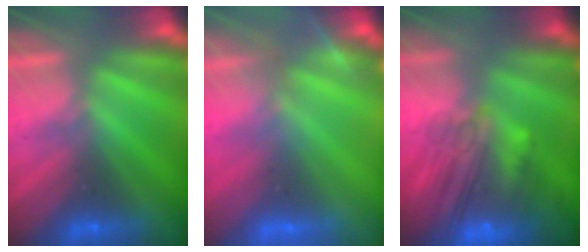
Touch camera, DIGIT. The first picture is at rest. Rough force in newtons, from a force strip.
{"total": 2.9}
{"total": 7.9}